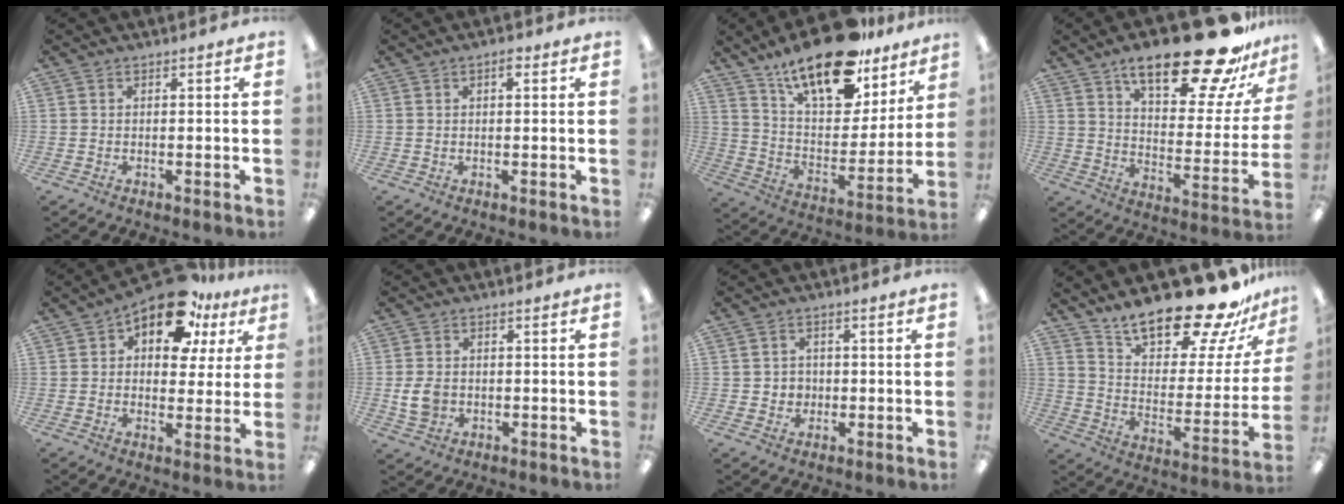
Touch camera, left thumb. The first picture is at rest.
{"total": 2.0, "force": [1.0, 0.9, 1.5], "torque": [-0.009, -0.005, 0.011]}
{"total": 20.6, "force": [15.3, 8.3, 11.0], "torque": [-0.189, -0.098, 0.270]}
{"total": 26.1, "force": [18.7, 8.5, 16.2], "torque": [-0.226, -0.122, 0.300]}
{"total": 16.2, "force": [10.5, 7.8, 9.5], "torque": [-0.150, -0.054, 0.181]}
{"total": 5.6, "force": [-0.4, 4.5, 3.3], "torque": [-0.064, 0.003, -0.007]}
{"total": 3.1, "force": [0.2, 3.1, 0.1], "torque": [-0.003, 0.002, 0.001]}
{"total": 22.3, "force": [18.6, 6.8, 10.2], "torque": [-0.151, -0.137, 0.314]}